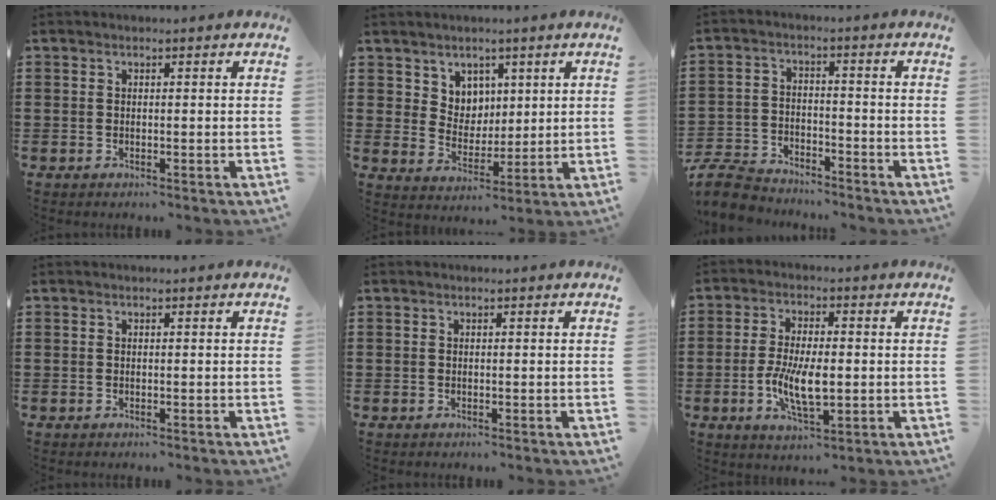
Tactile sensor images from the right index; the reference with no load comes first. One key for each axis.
{"total": 5.3, "fx": 3.3, "fy": 4.2, "fz": 0.2, "tx": -0.031, "ty": 0.002, "tz": 0.061}
{"total": 6.3, "fx": -6.0, "fy": 1.3, "fz": 1.3, "tx": -0.043, "ty": 0.005, "tz": -0.123}
{"total": 0.0}
{"total": 0.0}
{"total": 7.7, "fx": -1.1, "fy": 3.2, "fz": 7.0, "tx": -0.148, "ty": -0.004, "tz": -0.025}